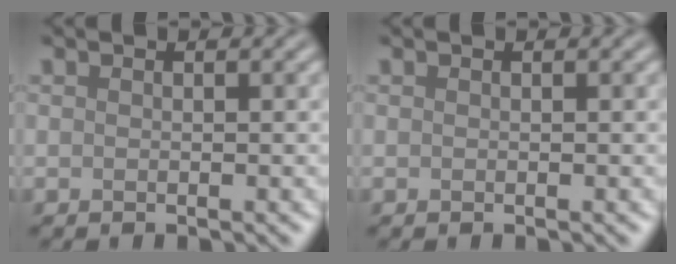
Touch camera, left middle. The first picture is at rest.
{"total": 0.0}